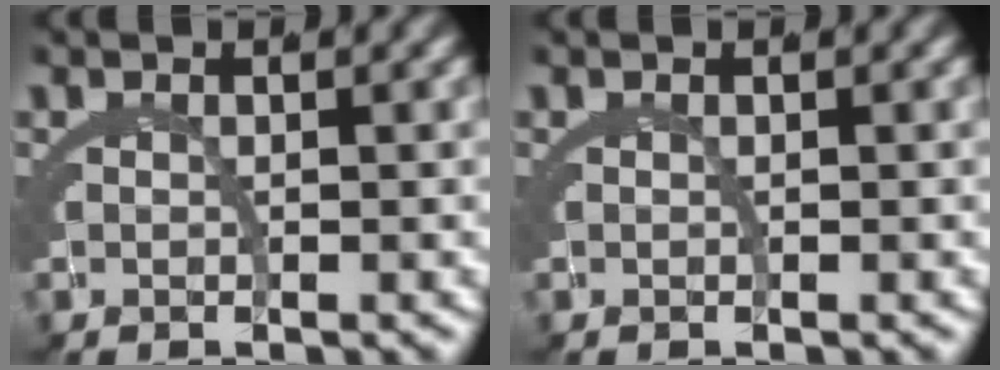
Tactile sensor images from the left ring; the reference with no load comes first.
{"total": 0.0}